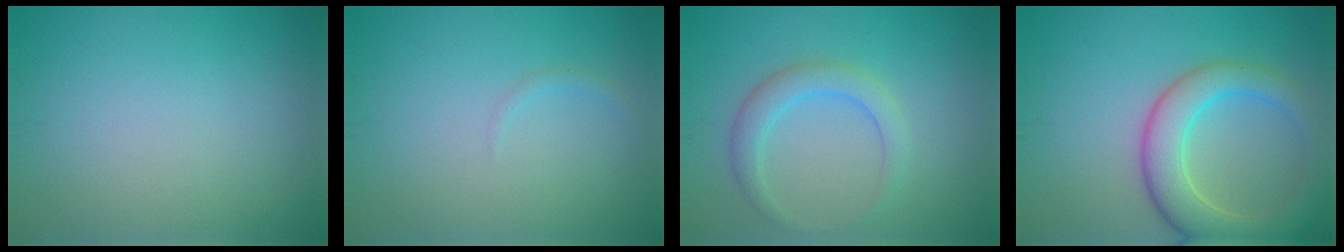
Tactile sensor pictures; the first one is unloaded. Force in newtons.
{"total": 0.6, "press": 0.6, "slide": 0.1}
{"total": 2.8, "press": 2.8, "slide": 0.0}
{"total": 6.5, "press": 6.4, "slide": 0.4}